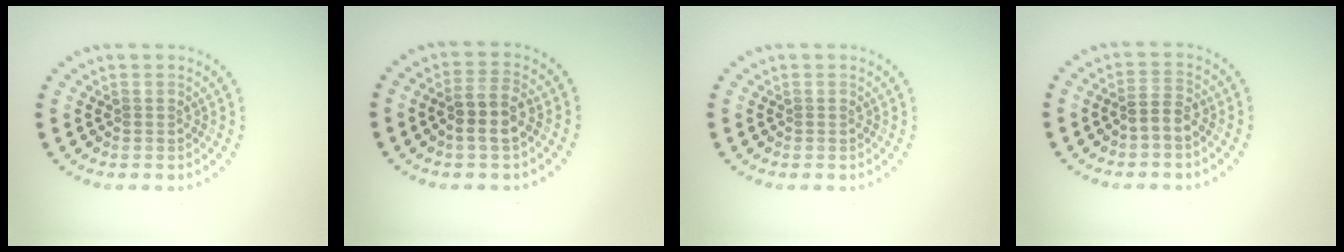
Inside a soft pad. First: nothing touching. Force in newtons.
{"total": 3.0, "press": 2.7, "slide": 1.2}
{"total": 0.0}
{"total": 1.7, "press": 1.5, "slide": 0.8}